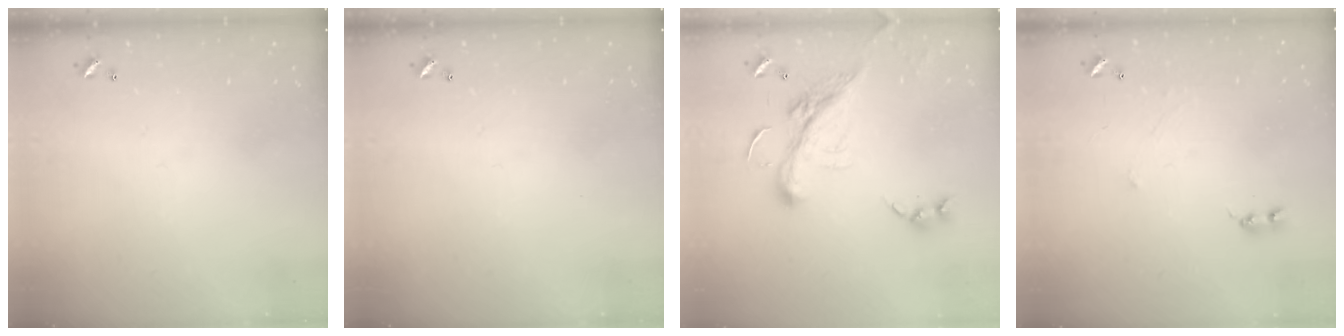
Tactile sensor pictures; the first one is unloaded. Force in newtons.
{"total": 0.0}
{"total": 5.4, "press": 5.2, "slide": 1.4}
{"total": 0.9, "press": 0.8, "slide": 0.3}